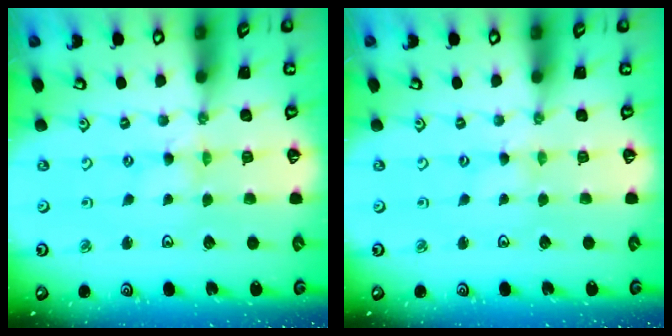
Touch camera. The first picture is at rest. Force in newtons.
{"total": 0.0}